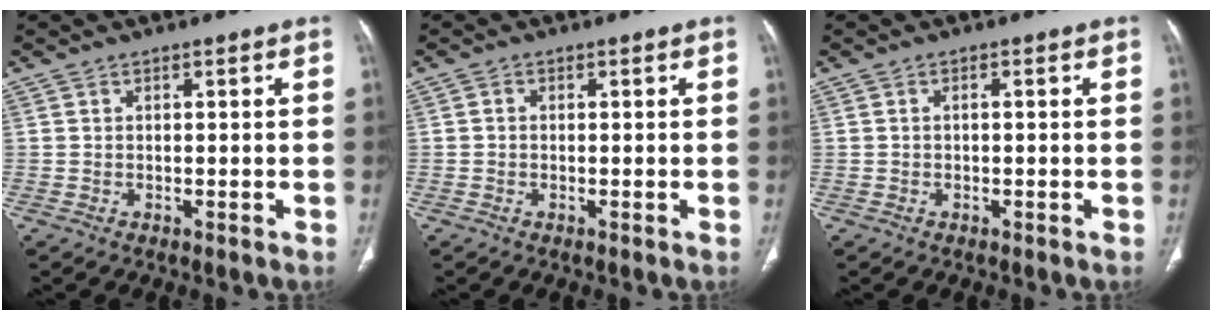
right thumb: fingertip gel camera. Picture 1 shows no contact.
{"total": 0.7, "force": [-0.1, 0.6, 0.3], "torque": [-0.003, 0.002, -0.006]}
{"total": 0.5, "force": [-0.1, 0.2, 0.4], "torque": [-0.009, 0.000, -0.004]}